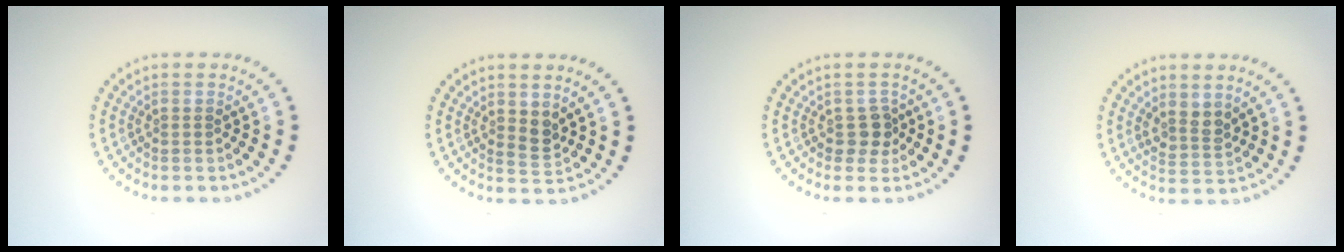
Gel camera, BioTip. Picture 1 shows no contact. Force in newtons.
{"total": 1.4, "press": 1.3, "slide": 0.7}
{"total": 1.7, "press": 1.5, "slide": 0.8}
{"total": 2.2, "press": 1.9, "slide": 1.1}